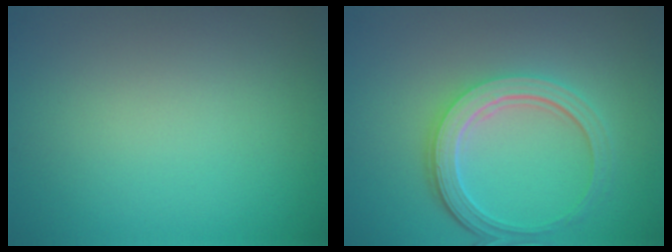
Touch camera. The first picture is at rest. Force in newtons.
{"total": 5.0, "press": 3.8, "slide": 3.2}